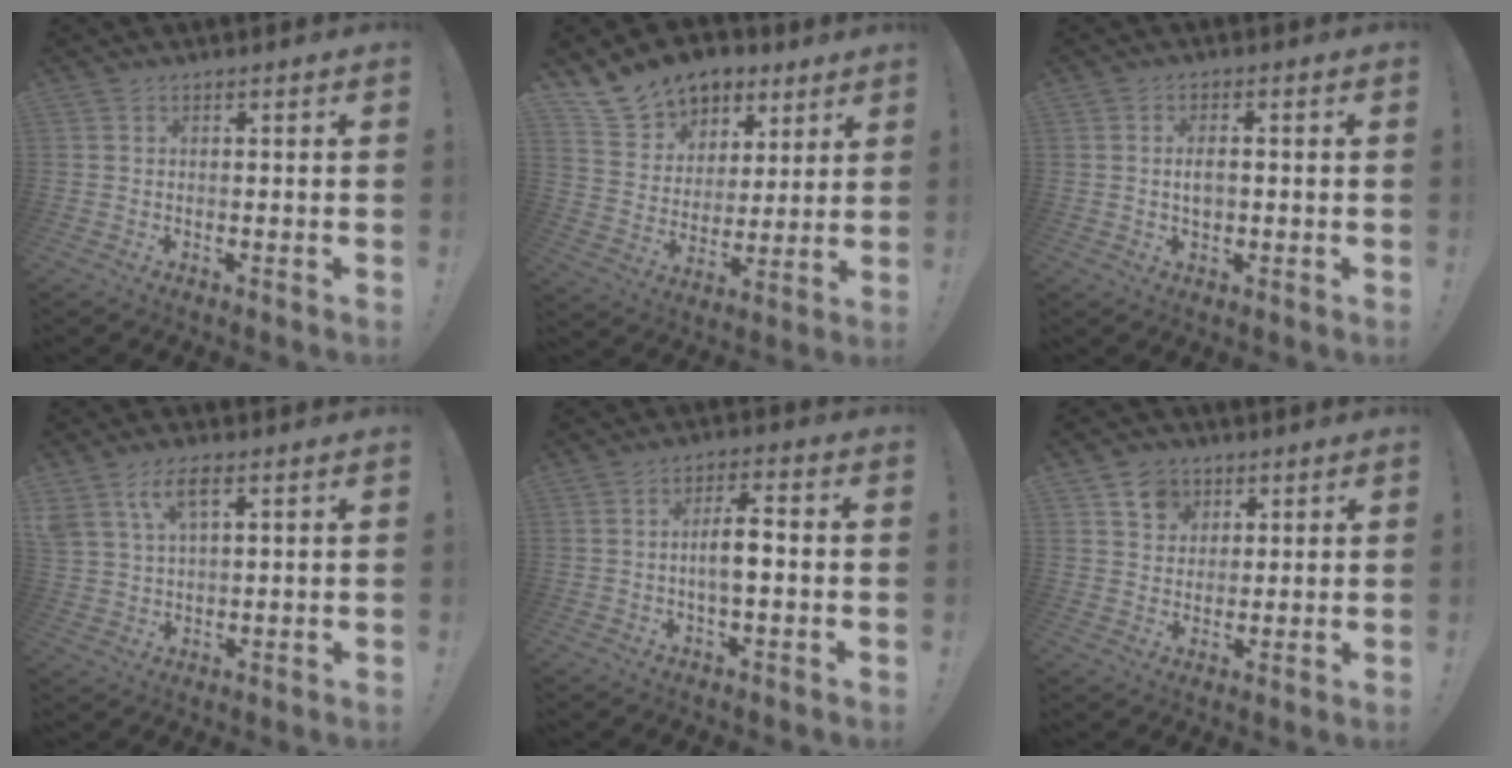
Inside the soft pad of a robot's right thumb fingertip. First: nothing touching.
{"total": 13.9, "force": [9.7, 9.3, 3.5], "torque": [-0.061, -0.067, 0.188]}
{"total": 3.5, "force": [-0.4, 1.9, 2.9], "torque": [-0.046, 0.004, -0.008]}
{"total": 7.9, "force": [4.1, 3.7, 5.6], "torque": [-0.117, -0.003, 0.078]}
{"total": 6.6, "force": [-0.9, 2.1, 6.2], "torque": [-0.108, 0.007, -0.022]}
{"total": 7.1, "force": [3.7, 5.9, 1.6], "torque": [-0.018, -0.020, 0.071]}